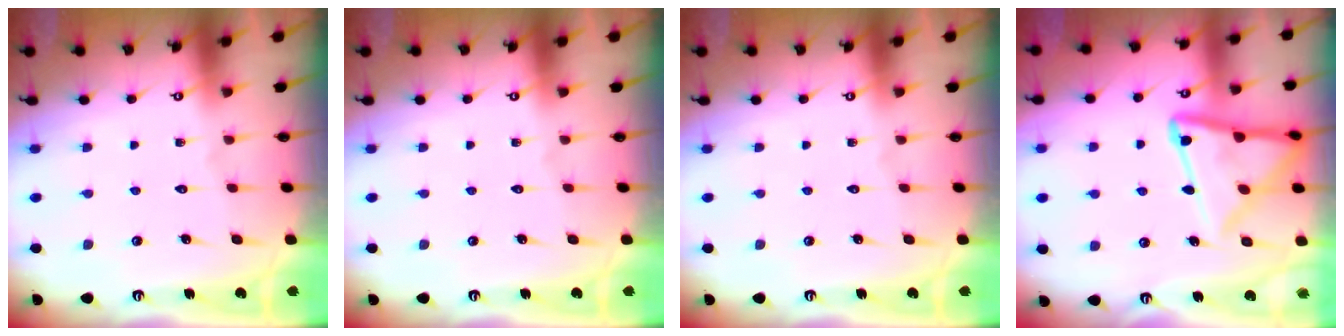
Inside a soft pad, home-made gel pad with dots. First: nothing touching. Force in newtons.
{"total": 0.0}
{"total": 0.0}
{"total": 15.0, "press": 14.9, "slide": 1.1}